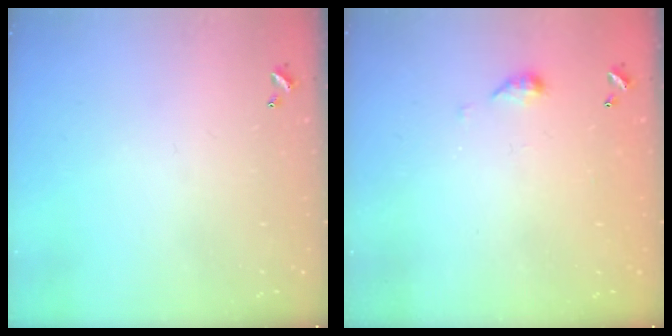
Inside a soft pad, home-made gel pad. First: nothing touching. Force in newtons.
{"total": 3.6, "press": 3.5, "slide": 0.5}